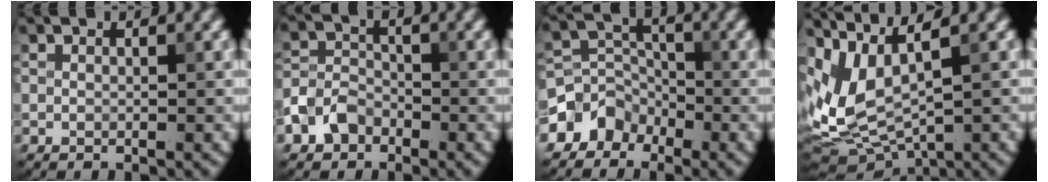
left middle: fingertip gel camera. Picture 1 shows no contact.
{"total": 3.5, "force": [-2.1, 2.4, 1.4], "torque": [-0.029, 0.004, -0.047]}
{"total": 3.3, "force": [-2.2, 2.5, 0.3], "torque": [0.003, 0.009, -0.046]}
{"total": 7.0, "force": [2.4, 3.0, 5.9], "torque": [-0.132, -0.002, 0.063]}